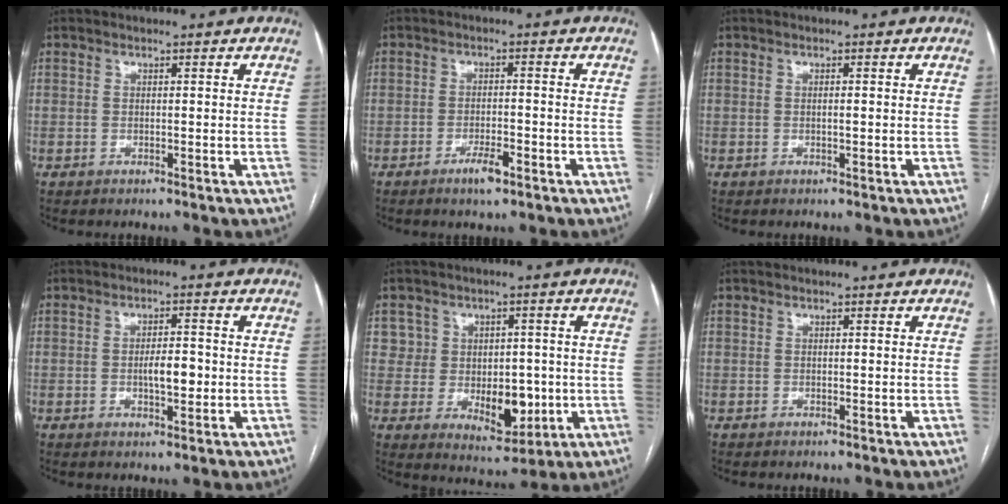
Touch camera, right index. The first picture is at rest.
{"total": 3.5, "force": [-2.2, 0.8, 2.7], "torque": [-0.050, -0.001, -0.035]}
{"total": 0.5, "force": [0.0, -0.1, 0.5], "torque": [-0.007, -0.001, 0.000]}
{"total": 4.0, "force": [-0.5, 1.2, 3.7], "torque": [-0.060, 0.001, -0.005]}
{"total": 8.1, "force": [-0.4, 6.4, 4.9], "torque": [-0.050, 0.007, 0.010]}
{"total": 0.0}